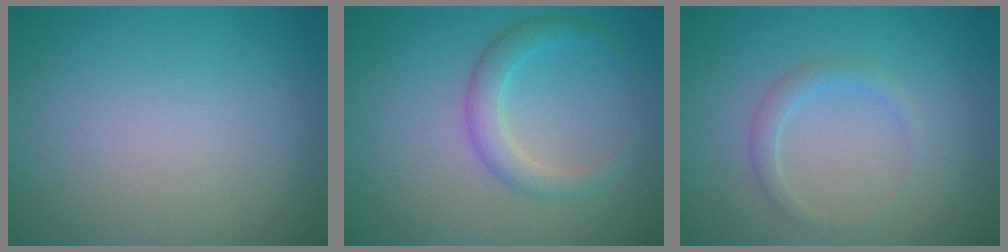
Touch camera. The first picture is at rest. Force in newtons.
{"total": 2.6, "press": 2.6, "slide": 0.0}
{"total": 1.5, "press": 1.5, "slide": 0.1}